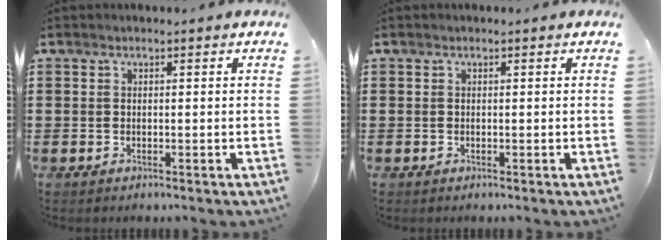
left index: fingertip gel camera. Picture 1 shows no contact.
{"total": 0.0}